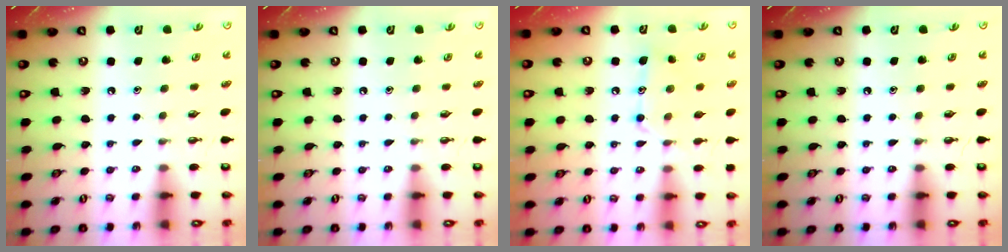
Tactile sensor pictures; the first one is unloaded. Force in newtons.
{"total": 0.0}
{"total": 11.7, "press": 11.6, "slide": 0.6}
{"total": 0.0}